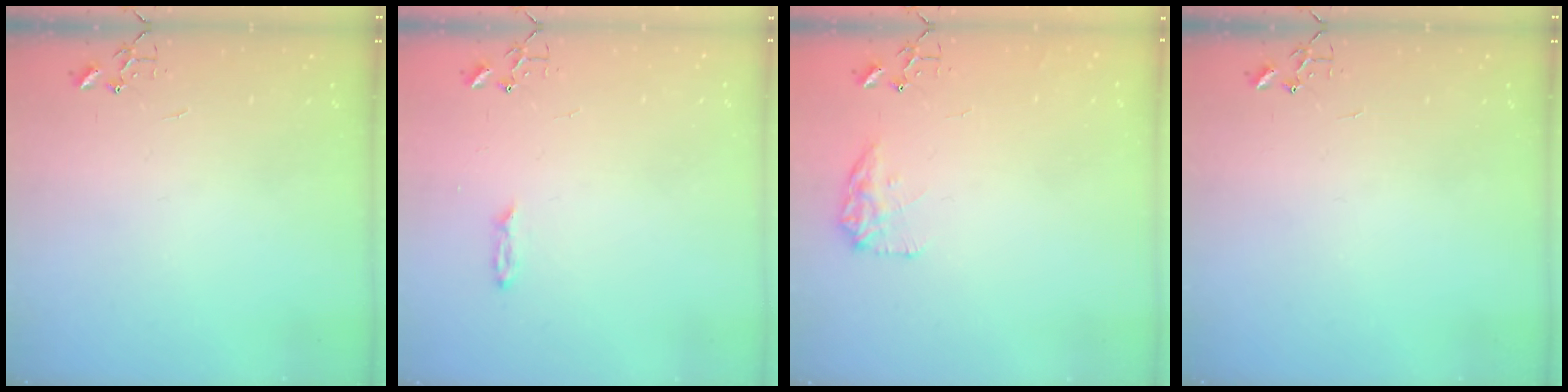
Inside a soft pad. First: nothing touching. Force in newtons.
{"total": 2.2, "press": 2.2, "slide": 0.4}
{"total": 10.1, "press": 10.1, "slide": 0.5}
{"total": 0.0}